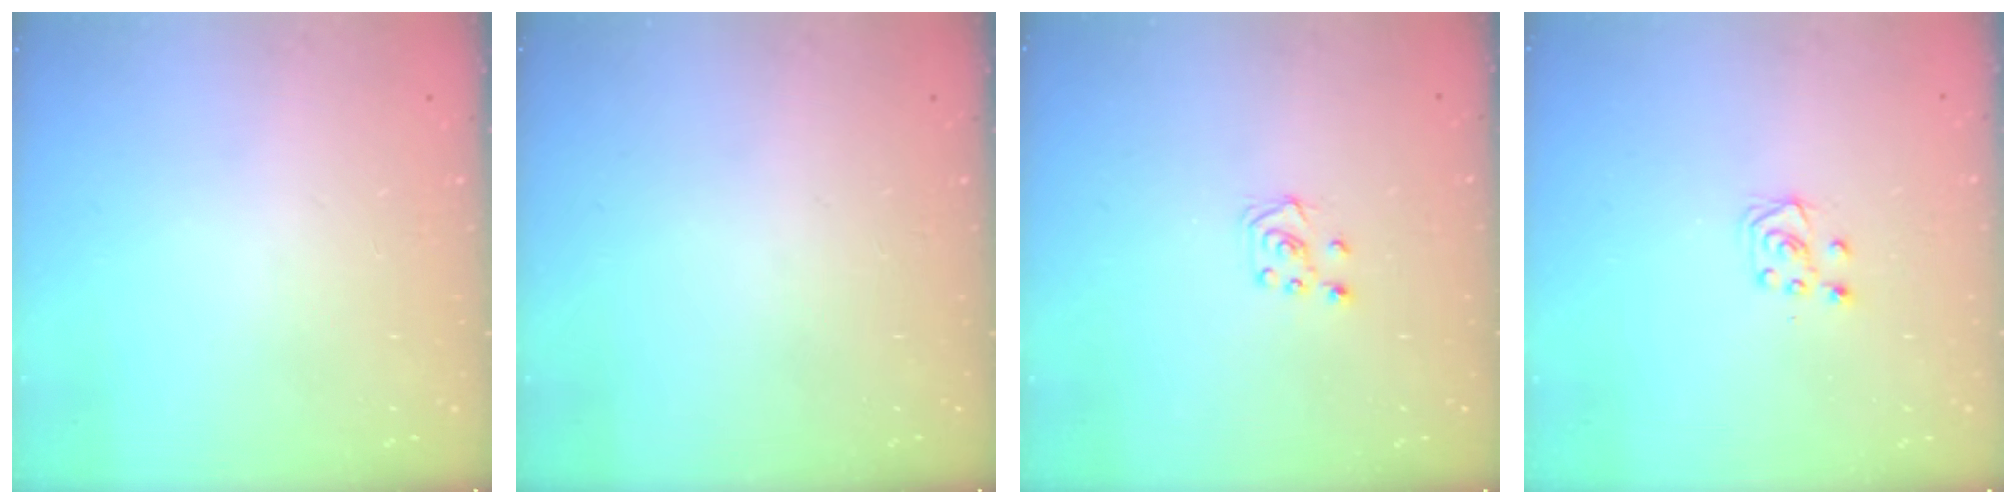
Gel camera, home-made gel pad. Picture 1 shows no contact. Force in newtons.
{"total": 0.0}
{"total": 5.1, "press": 5.1, "slide": 0.5}
{"total": 5.1, "press": 5.1, "slide": 0.4}